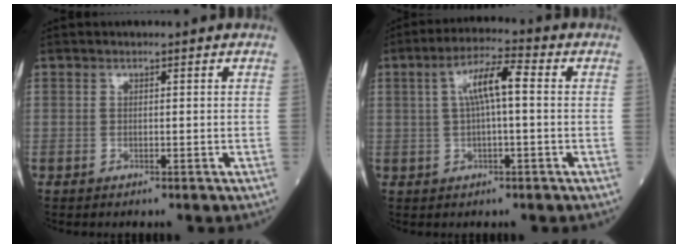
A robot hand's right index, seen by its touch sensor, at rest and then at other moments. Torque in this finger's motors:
{"motor_torque": [0.54, -0.06, 0.31, 0.11]}